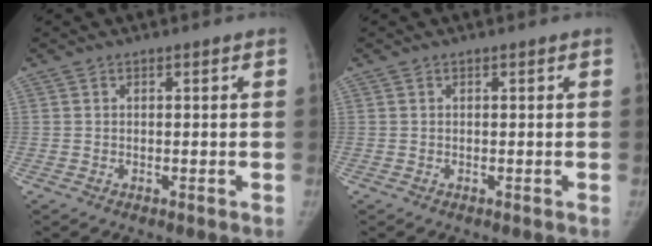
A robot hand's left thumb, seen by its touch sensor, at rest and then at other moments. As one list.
[{"total": 0.0}]